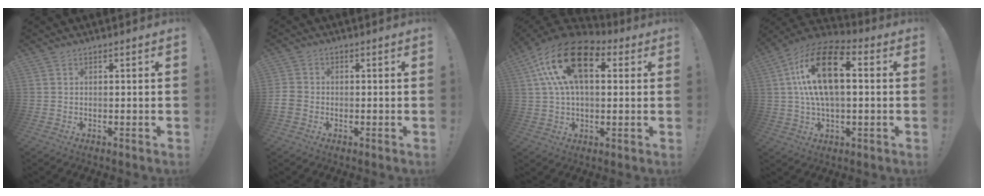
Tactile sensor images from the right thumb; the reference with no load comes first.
{"total": 4.5, "force": [-1.4, 3.5, 2.5], "torque": [-0.068, 0.011, -0.024]}
{"total": 21.0, "force": [7.2, 11.5, 16.0], "torque": [-0.293, -0.009, 0.124]}
{"total": 18.9, "force": [3.4, 9.8, 15.8], "torque": [-0.285, 0.009, 0.053]}